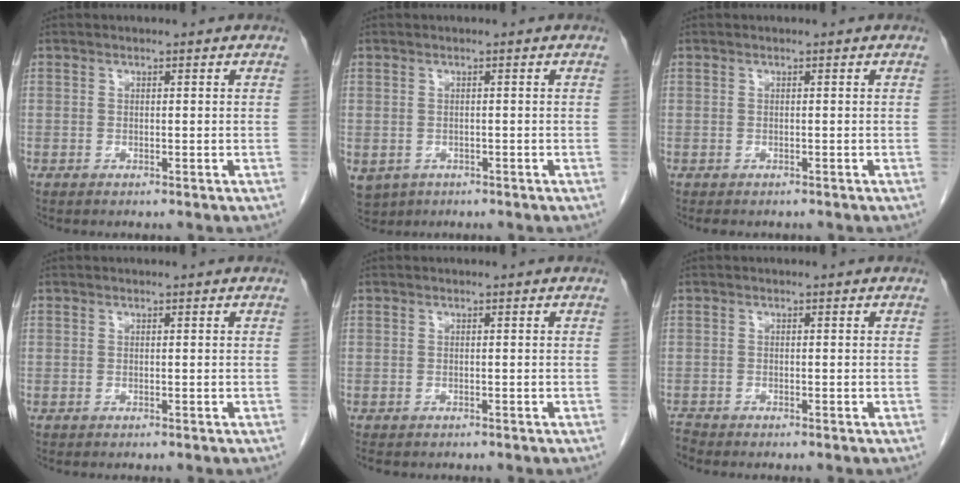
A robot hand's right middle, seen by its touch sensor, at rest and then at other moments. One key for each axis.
{"total": 6.6, "fx": -3.2, "fy": 5.3, "fz": 2.2, "tx": -0.054, "ty": -0.006, "tz": -0.043}
{"total": 3.1, "fx": -2.6, "fy": 1.2, "fz": 1.1, "tx": -0.015, "ty": -0.006, "tz": -0.030}
{"total": 0.0}
{"total": 2.3, "fx": -1.9, "fy": 1.0, "fz": 0.9, "tx": -0.014, "ty": -0.005, "tz": -0.022}
{"total": 1.1, "fx": -1.1, "fy": -0.3, "fz": -0.2, "tx": -0.002, "ty": -0.010, "tz": -0.022}